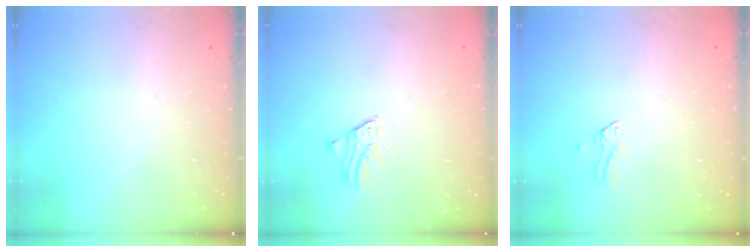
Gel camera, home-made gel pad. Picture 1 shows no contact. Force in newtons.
{"total": 1.6, "press": 1.6, "slide": 0.3}
{"total": 0.0}